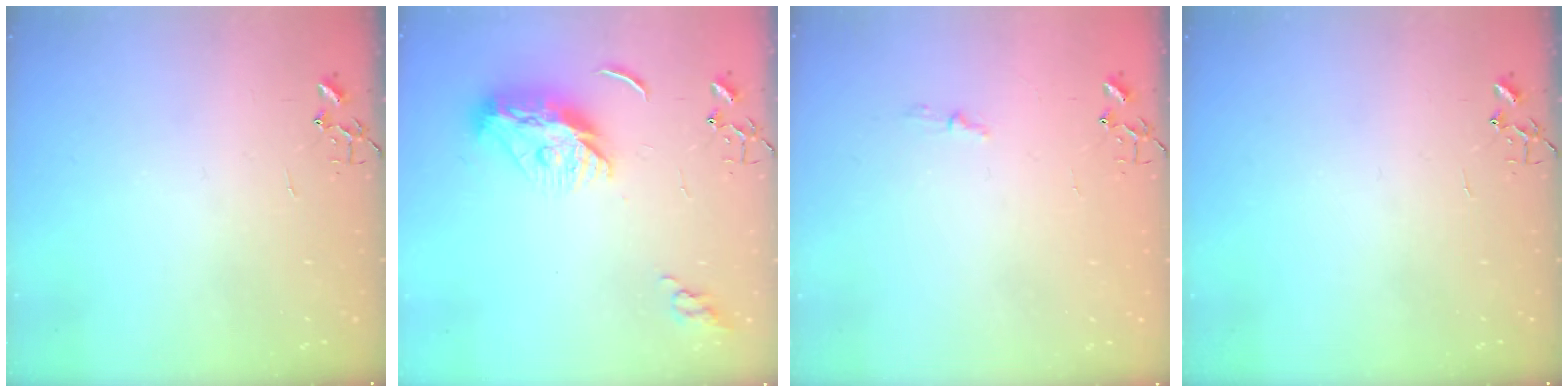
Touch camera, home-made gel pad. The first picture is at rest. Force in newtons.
{"total": 11.9, "press": 11.9, "slide": 0.9}
{"total": 3.9, "press": 3.8, "slide": 0.4}
{"total": 0.0}